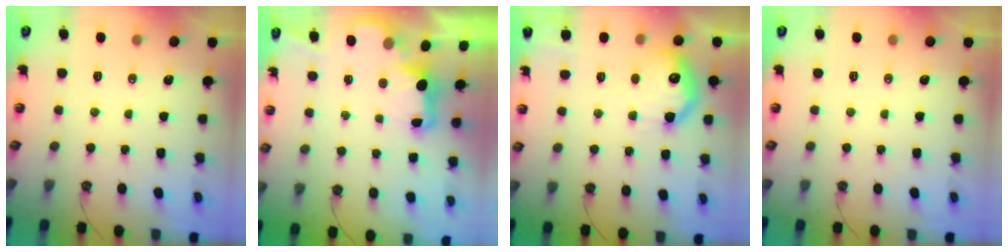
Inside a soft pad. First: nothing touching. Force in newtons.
{"total": 2.7, "press": 2.7, "slide": 0.6}
{"total": 13.9, "press": 13.9, "slide": 1.0}
{"total": 0.0}